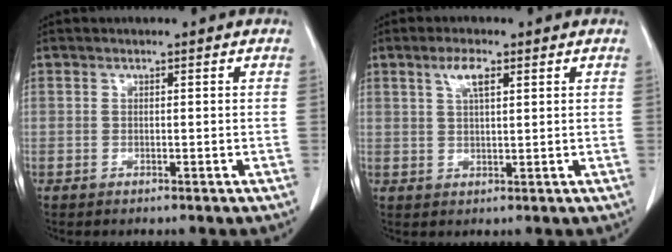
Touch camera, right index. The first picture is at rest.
{"total": 3.6, "force": [1.8, 0.9, 3.0], "torque": [-0.063, 0.006, 0.035]}